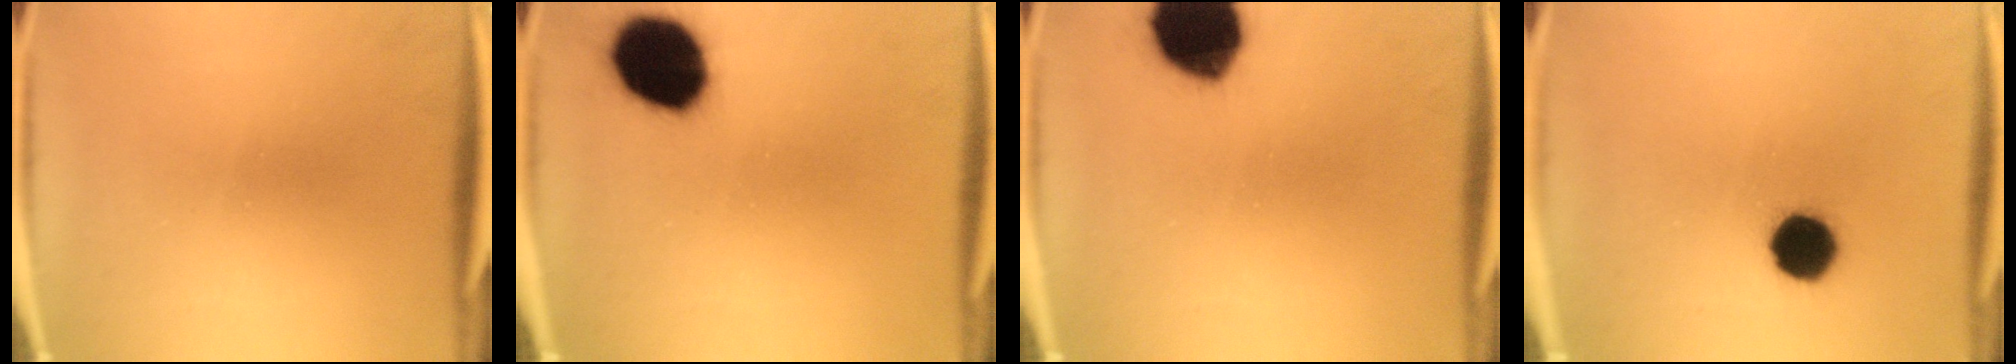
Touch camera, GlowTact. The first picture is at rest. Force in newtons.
{"total": 17.3}
{"total": 18.0}
{"total": 10.3}